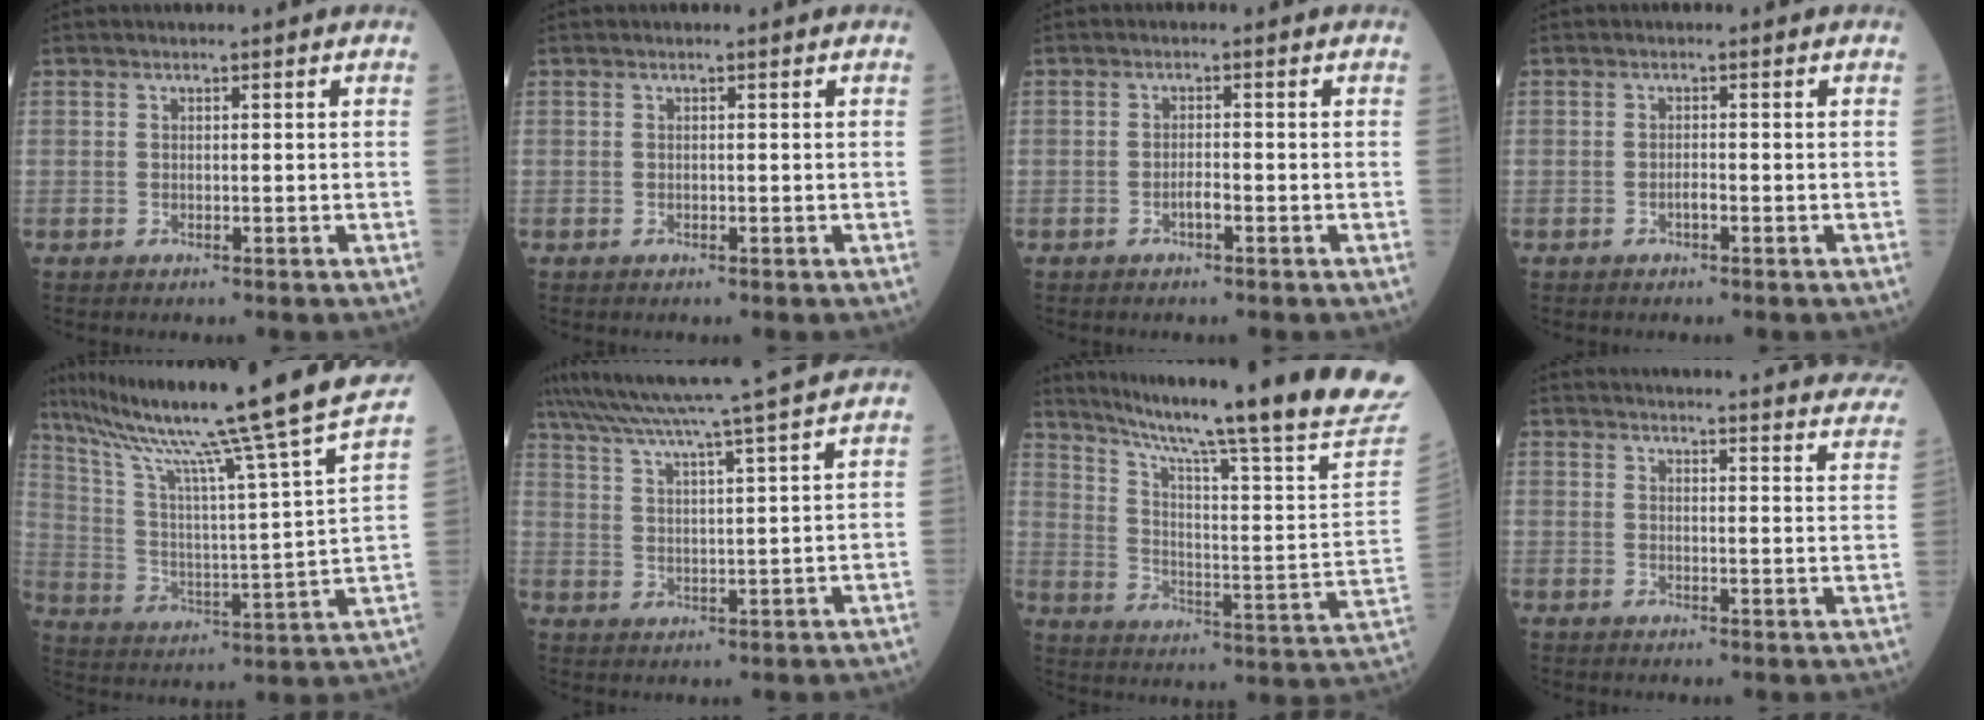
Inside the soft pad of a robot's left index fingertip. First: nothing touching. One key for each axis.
{"total": 0.0}
{"total": 1.3, "fx": -0.8, "fy": 0.2, "fz": 1.0, "tx": -0.019, "ty": 0.000, "tz": -0.016}
{"total": 0.9, "fx": -0.6, "fy": 0.1, "fz": 0.7, "tx": -0.014, "ty": 0.000, "tz": -0.011}
{"total": 26.7, "fx": 20.8, "fy": -2.2, "fz": 16.5, "tx": -0.277, "ty": -0.038, "tz": 0.306}
{"total": 15.0, "fx": 13.0, "fy": -2.2, "fz": 7.1, "tx": -0.131, "ty": -0.009, "tz": 0.186}
{"total": 28.7, "fx": 23.5, "fy": -1.5, "fz": 16.5, "tx": -0.254, "ty": -0.099, "tz": 0.312}
{"total": 30.5, "fx": 29.2, "fy": 2.9, "fz": 8.2, "tx": -0.117, "ty": -0.086, "tz": 0.327}